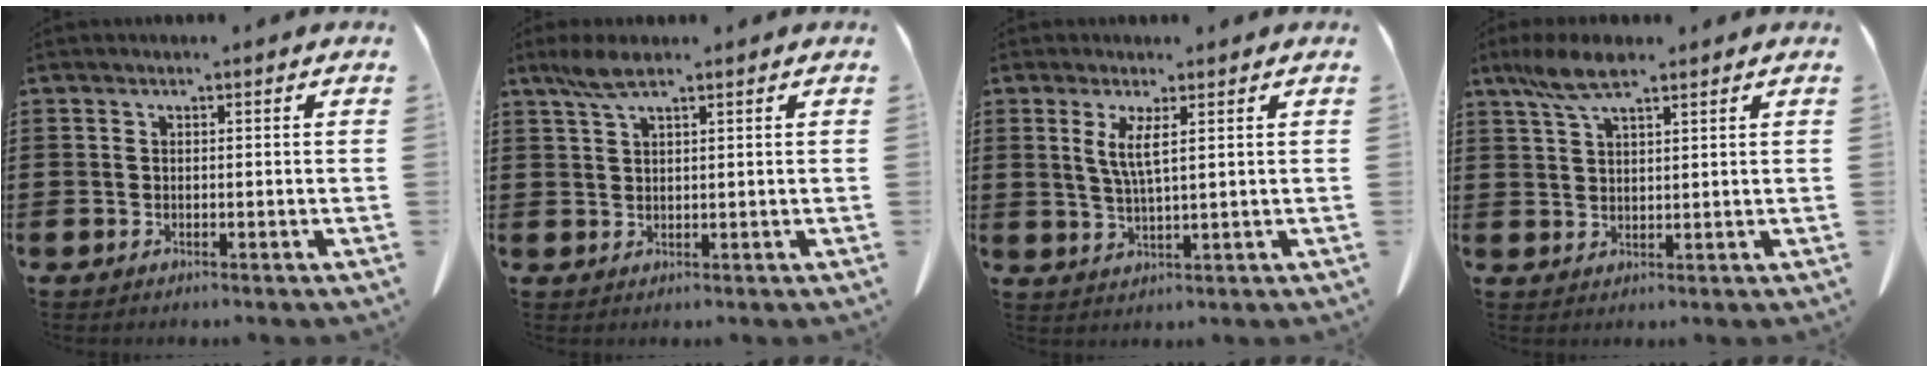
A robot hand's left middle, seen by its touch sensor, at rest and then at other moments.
{"total": 4.0, "force": [2.4, 0.9, 3.1], "torque": [-0.067, 0.003, 0.044]}
{"total": 3.6, "force": [1.6, 0.2, 3.2], "torque": [-0.070, -0.001, 0.028]}
{"total": 6.0, "force": [3.8, 1.4, 4.4], "torque": [-0.101, 0.002, 0.067]}